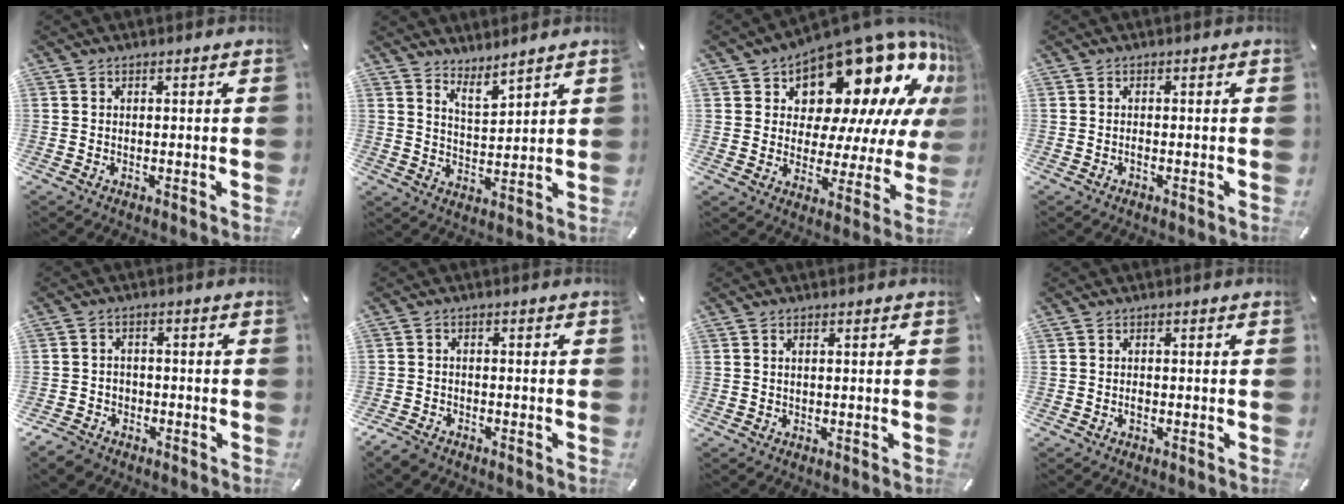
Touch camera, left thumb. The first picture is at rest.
{"total": 4.7, "force": [4.7, 0.6, 0.4], "torque": [-0.015, -0.031, 0.087]}
{"total": 20.5, "force": [13.3, 10.9, 11.2], "torque": [-0.153, -0.110, 0.226]}
{"total": 0.9, "force": [-0.5, 0.3, 0.7], "torque": [-0.016, -0.002, -0.009]}
{"total": 4.5, "force": [-2.9, 3.4, 0.7], "torque": [-0.024, 0.014, -0.058]}
{"total": 2.9, "force": [-2.5, 1.4, 0.6], "torque": [-0.024, 0.010, -0.053]}
{"total": 0.6, "force": [0.2, 0.3, 0.5], "torque": [-0.012, 0.002, 0.002]}
{"total": 1.1, "force": [-0.4, 0.6, 0.8], "torque": [-0.015, 0.000, -0.009]}